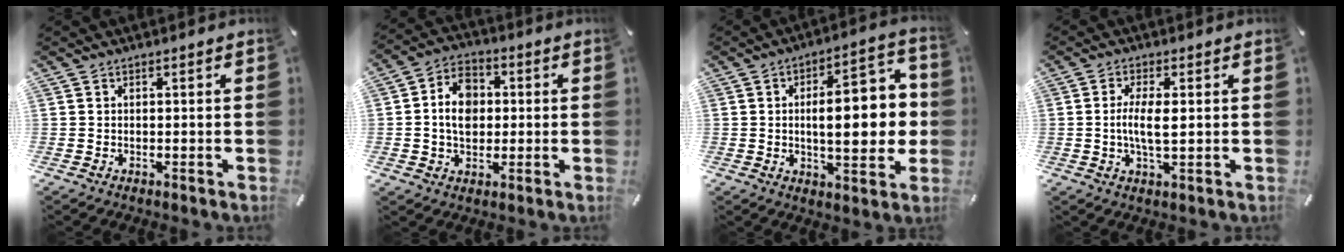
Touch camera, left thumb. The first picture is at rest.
{"total": 9.2, "force": [0.0, 7.3, 5.6], "torque": [-0.108, 0.012, 0.000]}
{"total": 16.4, "force": [0.0, 7.2, 14.8], "torque": [-0.194, 0.001, -0.002]}
{"total": 6.3, "force": [0.3, 1.9, 6.1], "torque": [-0.127, -0.004, -0.002]}